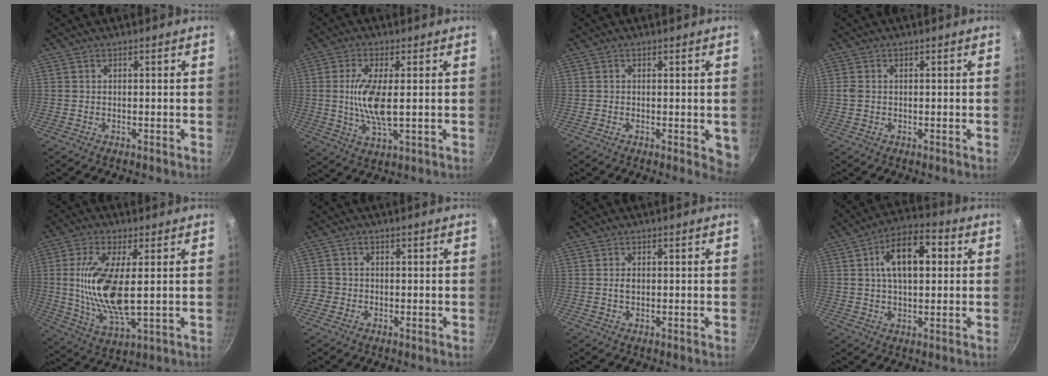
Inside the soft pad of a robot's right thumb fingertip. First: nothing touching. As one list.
[{"total": 9.3, "force": [0.5, 3.1, 8.8], "torque": [-0.181, -0.009, 0.010]}, {"total": 3.6, "force": [-0.5, 1.9, 3.0], "torque": [-0.024, -0.002, -0.006]}, {"total": 1.7, "force": [0.2, 1.3, 1.1], "torque": [-0.024, 0.002, 0.004]}, {"total": 15.0, "force": [1.3, 5.6, 13.8], "torque": [-0.278, -0.014, 0.028]}, {"total": 2.1, "force": [-0.8, 1.9, 0.2], "torque": [0.006, 0.012, -0.016]}, {"total": 1.4, "force": [0.0, 0.9, 1.0], "torque": [-0.015, 0.004, 0.000]}, {"total": 12.5, "force": [2.5, 6.7, 10.2], "torque": [-0.140, 0.020, 0.030]}]